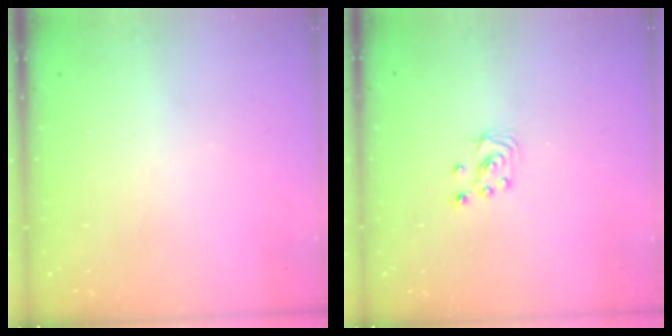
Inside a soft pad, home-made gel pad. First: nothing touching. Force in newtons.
{"total": 3.1, "press": 3.1, "slide": 0.2}